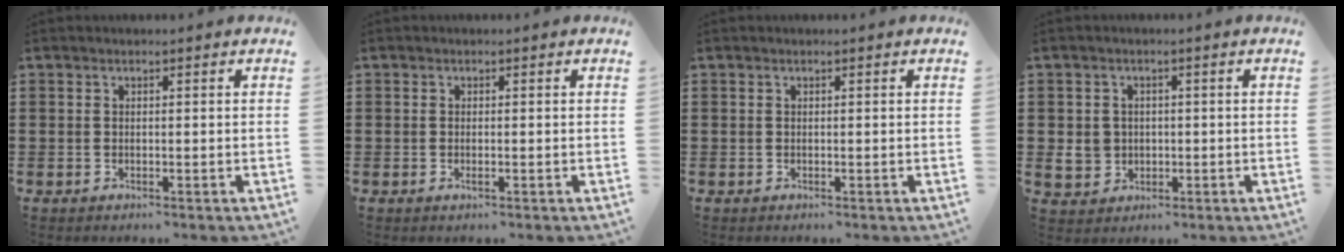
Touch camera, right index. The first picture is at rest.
{"total": 0.6, "force": [-0.1, 0.1, 0.5], "torque": [-0.010, -0.004, -0.002]}
{"total": 0.0}
{"total": 3.8, "force": [-0.4, 3.5, 1.2], "torque": [-0.042, 0.006, -0.010]}